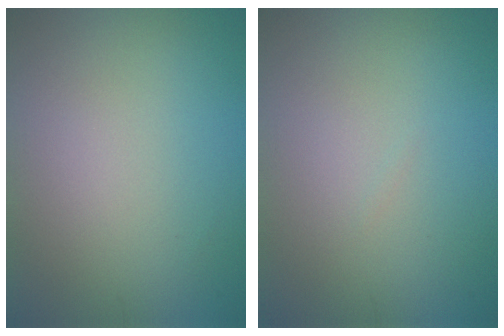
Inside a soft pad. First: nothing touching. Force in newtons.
{"total": 0.0}